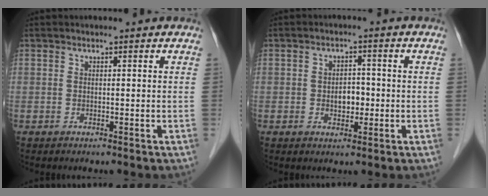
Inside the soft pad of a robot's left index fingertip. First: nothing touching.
{"total": 3.2, "force": [-0.6, 2.1, 2.3], "torque": [-0.035, 0.006, -0.005]}